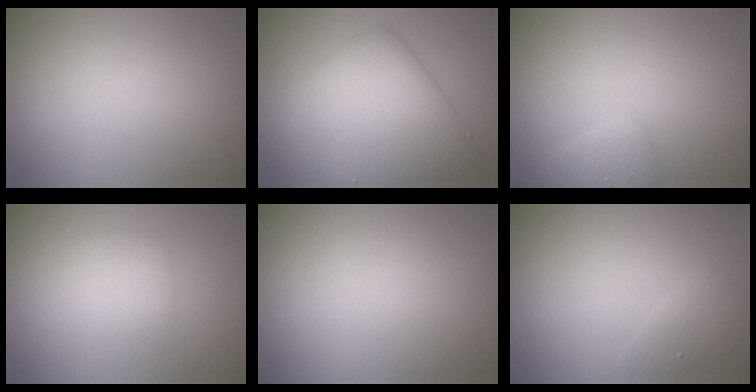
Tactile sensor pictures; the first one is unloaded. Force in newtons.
{"total": 7.6, "press": 7.6, "slide": 0.0}
{"total": 1.6, "press": 1.6, "slide": 0.1}
{"total": 1.9, "press": 1.9, "slide": 0.1}
{"total": 0.0}
{"total": 1.5, "press": 1.5, "slide": 0.1}